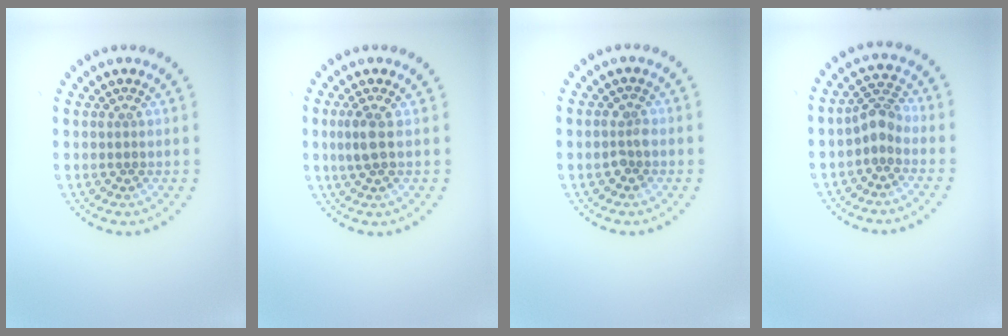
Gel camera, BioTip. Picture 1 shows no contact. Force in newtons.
{"total": 1.7, "press": 1.6, "slide": 0.7}
{"total": 1.1, "press": 1.1, "slide": 0.3}
{"total": 2.3, "press": 2.0, "slide": 1.2}